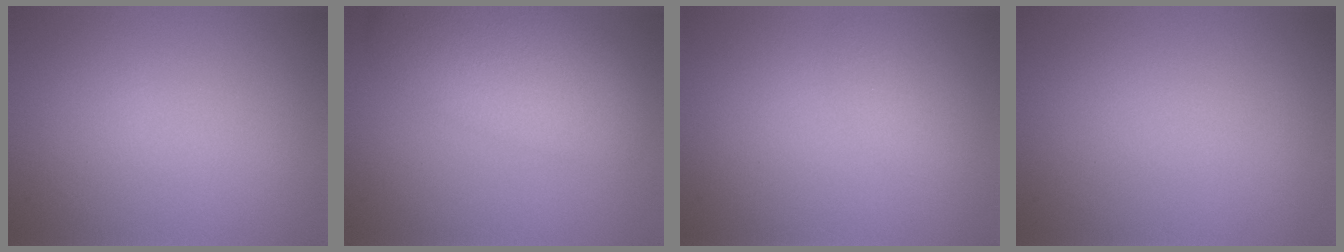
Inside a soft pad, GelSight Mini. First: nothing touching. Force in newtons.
{"total": 8.0, "press": 8.0, "slide": 0.6}
{"total": 0.8, "press": 0.8, "slide": 0.0}
{"total": 0.0}